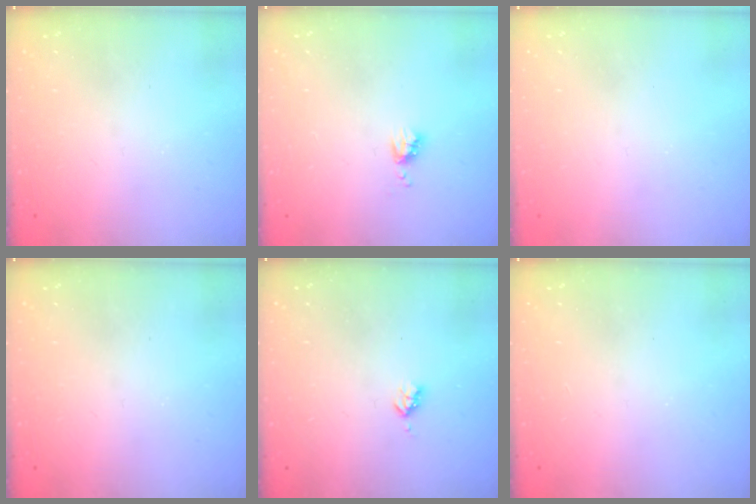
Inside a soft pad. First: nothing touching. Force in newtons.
{"total": 4.1, "press": 4.0, "slide": 0.5}
{"total": 0.5, "press": 0.5, "slide": 0.1}
{"total": 0.0}
{"total": 2.9, "press": 2.9, "slide": 0.5}
{"total": 1.1, "press": 1.1, "slide": 0.1}